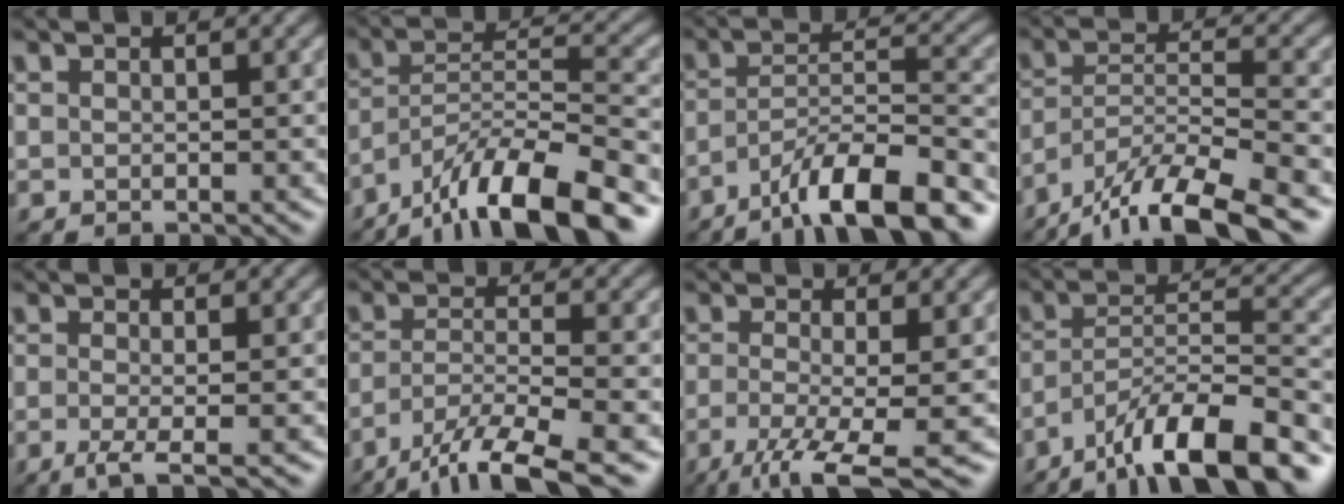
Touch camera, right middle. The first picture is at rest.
{"total": 12.3, "force": [-9.2, 3.0, 7.6], "torque": [-0.127, 0.010, -0.166]}
{"total": 10.2, "force": [-7.3, 2.2, 6.8], "torque": [-0.104, 0.013, -0.129]}
{"total": 10.8, "force": [-8.7, 2.3, 6.1], "torque": [-0.109, -0.001, -0.159]}
{"total": 2.7, "force": [-1.1, 0.4, 2.4], "torque": [-0.052, -0.009, -0.024]}
{"total": 8.1, "force": [-5.8, 1.6, 5.4], "torque": [-0.095, -0.007, -0.111]}
{"total": 6.6, "force": [-2.8, 1.3, 5.8], "torque": [-0.108, -0.017, -0.054]}
{"total": 11.2, "force": [-8.1, 2.6, 7.3], "torque": [-0.119, 0.015, -0.146]}